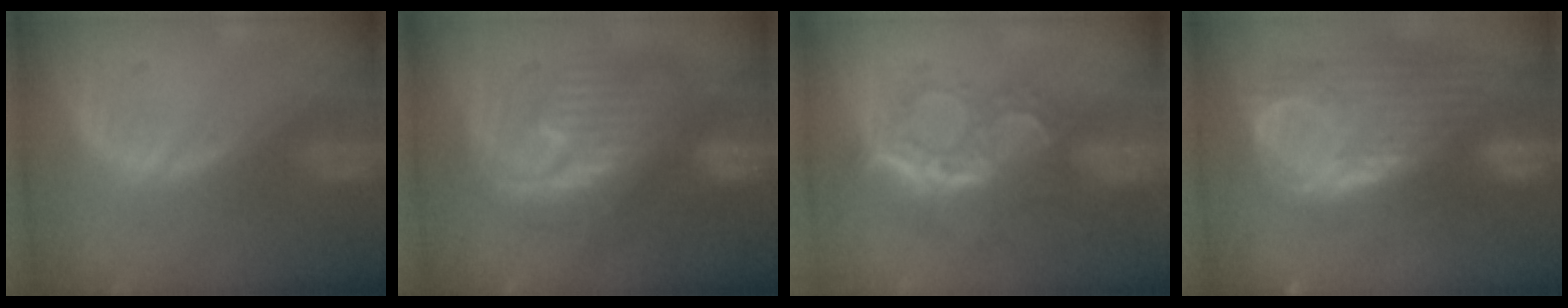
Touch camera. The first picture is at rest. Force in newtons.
{"total": 10.3, "press": 10.2, "slide": 0.9}
{"total": 9.5, "press": 8.0, "slide": 5.1}
{"total": 11.9, "press": 10.4, "slide": 5.8}